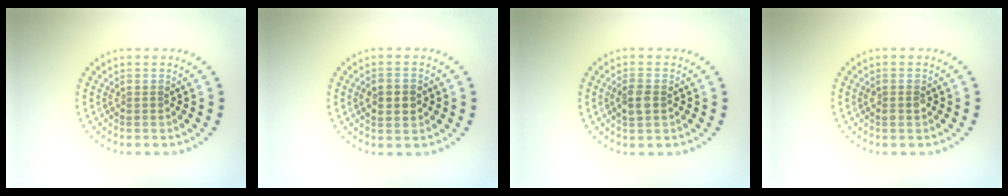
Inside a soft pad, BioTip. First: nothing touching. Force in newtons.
{"total": 2.6, "press": 2.6, "slide": 0.1}
{"total": 1.9, "press": 1.9, "slide": 0.3}
{"total": 1.0, "press": 1.0, "slide": 0.2}